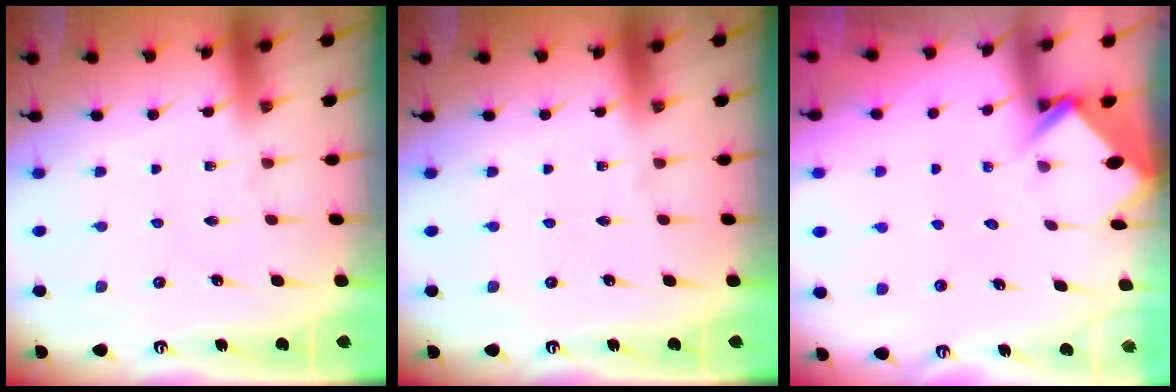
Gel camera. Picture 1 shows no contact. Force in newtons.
{"total": 0.0}
{"total": 3.8, "press": 3.8, "slide": 0.3}